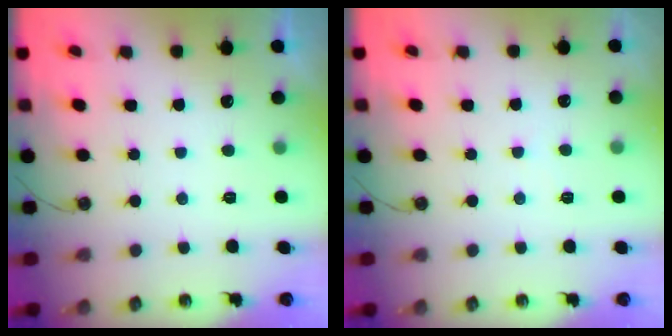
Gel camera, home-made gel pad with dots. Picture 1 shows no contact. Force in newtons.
{"total": 1.9, "press": 1.9, "slide": 0.3}